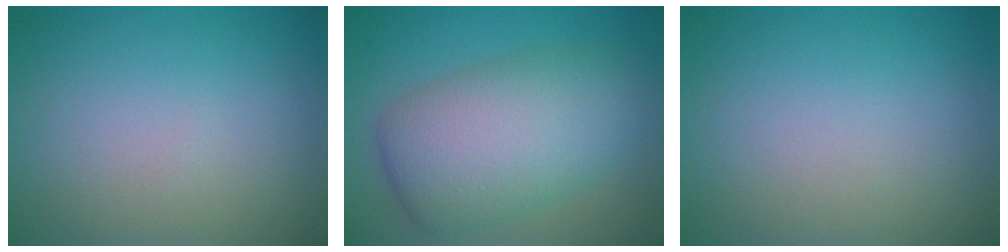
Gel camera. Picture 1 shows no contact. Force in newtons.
{"total": 9.0, "press": 9.0, "slide": 0.1}
{"total": 0.0}